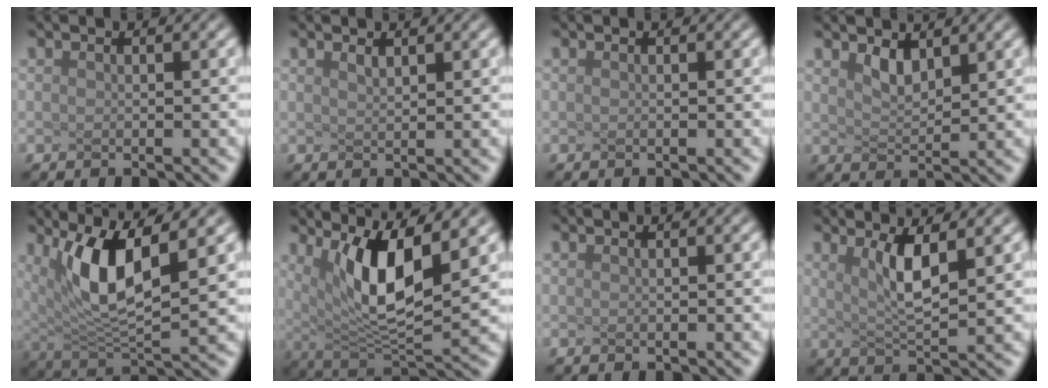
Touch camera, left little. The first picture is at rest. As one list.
[{"total": 1.0, "force": [-0.4, -0.8, -0.6], "torque": [-0.009, -0.006, 0.022]}, {"total": 0.0}, {"total": 0.7, "force": [-0.1, -0.7, -0.1], "torque": [-0.035, -0.024, 0.046]}, {"total": 5.6, "force": [1.2, 1.4, 5.3], "torque": [-0.142, -0.028, 0.067]}, {"total": 6.0, "force": [1.5, 1.2, 5.7], "torque": [-0.134, -0.028, 0.076]}, {"total": 0.0}, {"total": 2.4, "force": [-0.3, -0.5, 2.3], "torque": [-0.080, -0.019, 0.043]}]